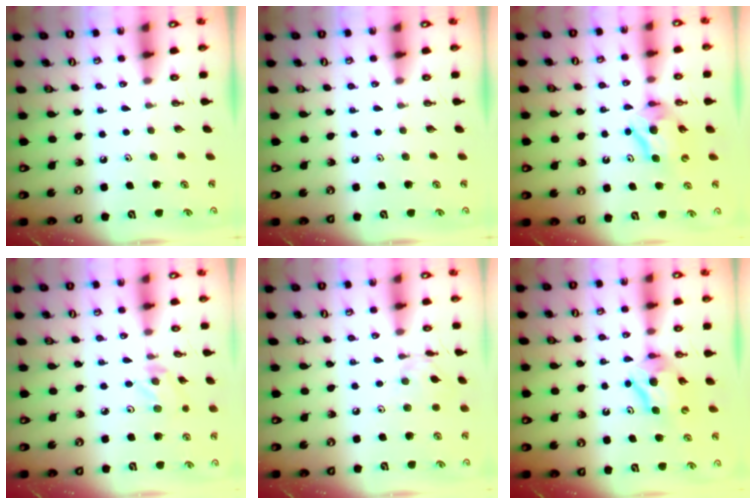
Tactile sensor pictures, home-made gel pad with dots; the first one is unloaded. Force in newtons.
{"total": 0.0}
{"total": 8.3, "press": 8.2, "slide": 0.6}
{"total": 2.1, "press": 2.0, "slide": 0.4}
{"total": 2.4, "press": 2.4, "slide": 0.2}
{"total": 8.3, "press": 8.2, "slide": 0.6}